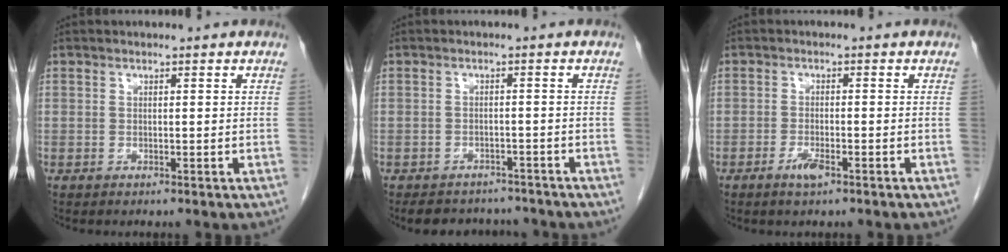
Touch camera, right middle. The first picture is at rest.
{"total": 7.9, "force": [-7.1, 2.9, 1.6], "torque": [-0.021, 0.005, -0.086]}
{"total": 2.7, "force": [-1.7, 0.6, 2.0], "torque": [-0.042, -0.001, -0.031]}